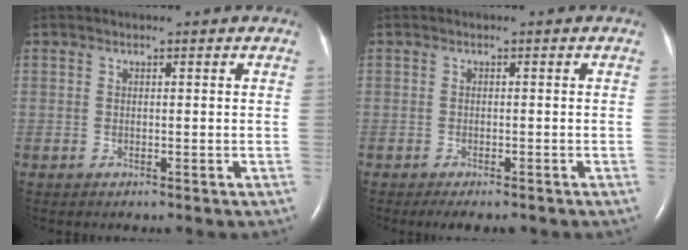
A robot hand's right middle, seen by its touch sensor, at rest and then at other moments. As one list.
[{"total": 4.5, "force": [-3.7, 1.2, 2.3], "torque": [-0.027, -0.008, -0.049]}]